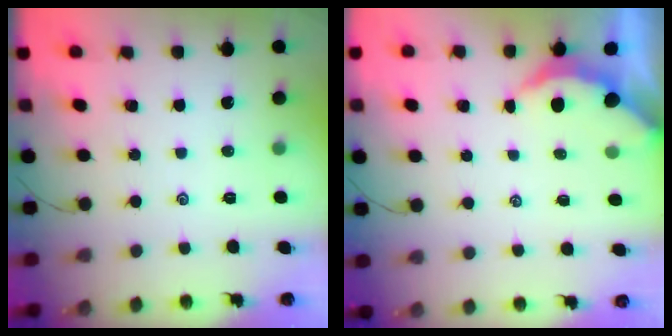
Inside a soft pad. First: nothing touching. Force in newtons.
{"total": 2.4, "press": 2.4, "slide": 0.3}